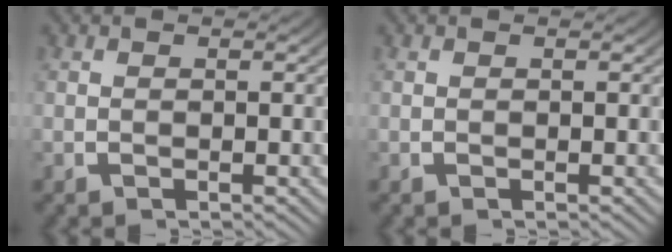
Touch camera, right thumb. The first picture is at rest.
{"total": 0.0}